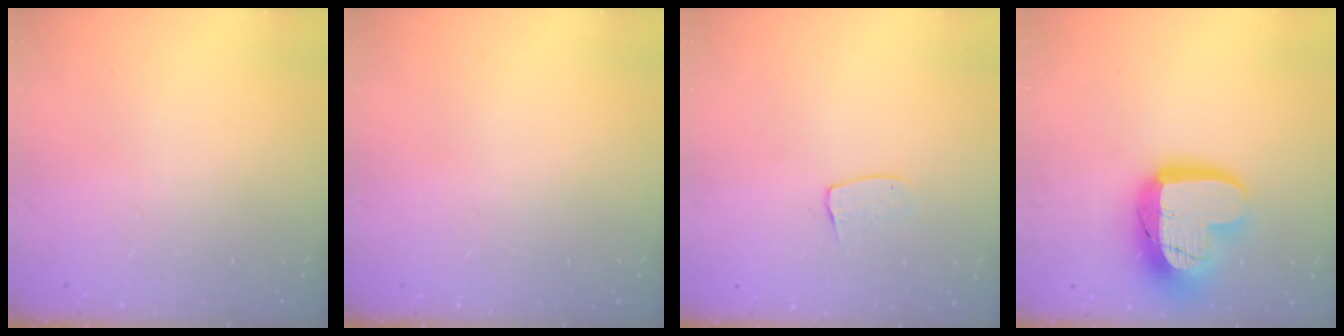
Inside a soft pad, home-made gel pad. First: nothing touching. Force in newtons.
{"total": 0.0}
{"total": 5.6, "press": 5.6, "slide": 0.3}
{"total": 18.3, "press": 18.2, "slide": 1.4}